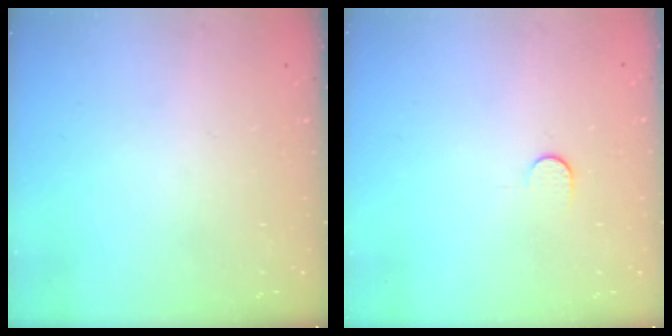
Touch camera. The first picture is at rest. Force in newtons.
{"total": 4.5, "press": 4.5, "slide": 0.5}